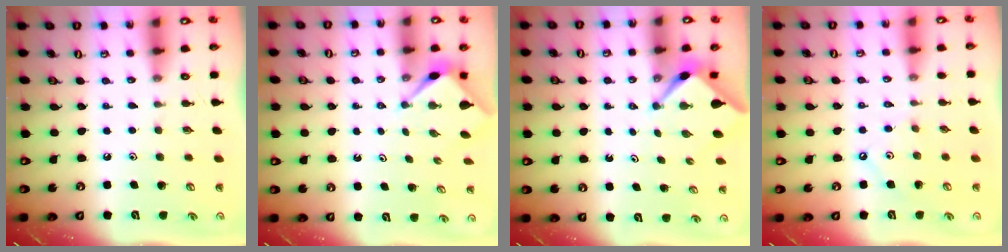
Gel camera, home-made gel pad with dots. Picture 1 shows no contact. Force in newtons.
{"total": 3.1, "press": 3.1, "slide": 0.3}
{"total": 2.4, "press": 2.4, "slide": 0.3}
{"total": 2.3, "press": 2.3, "slide": 0.2}